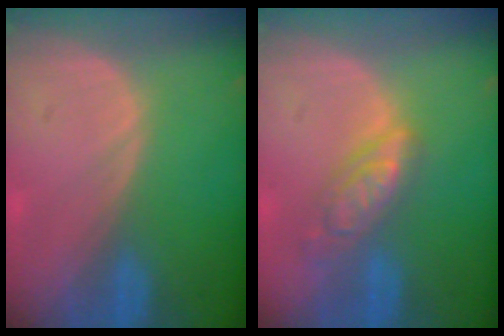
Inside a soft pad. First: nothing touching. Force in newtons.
{"total": 6.0, "press": 5.1, "slide": 3.0}